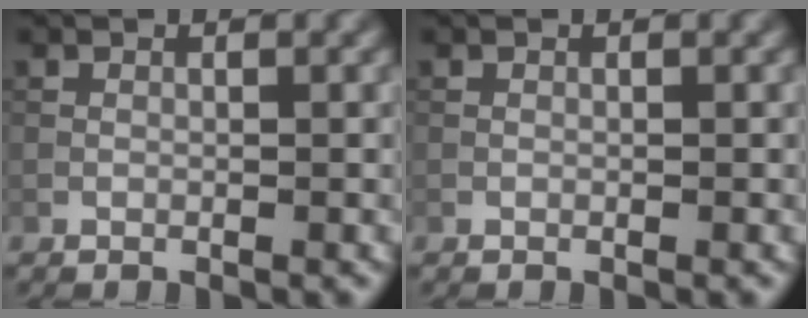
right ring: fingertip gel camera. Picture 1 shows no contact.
{"total": 0.0}